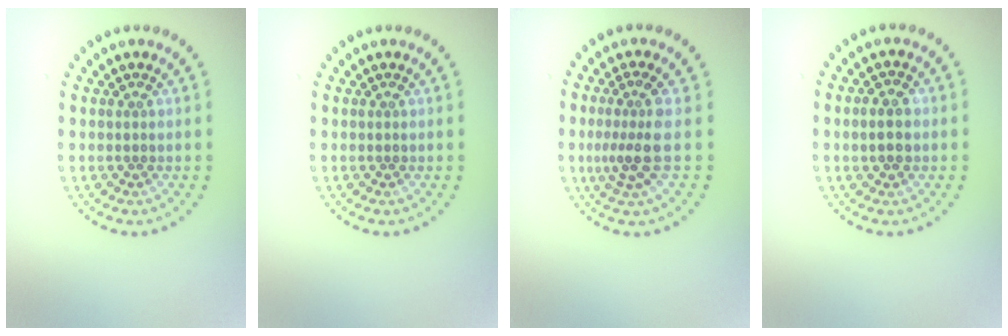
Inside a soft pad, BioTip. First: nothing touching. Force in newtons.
{"total": 0.0}
{"total": 3.2, "press": 2.2, "slide": 2.3}
{"total": 1.7, "press": 1.7, "slide": 0.2}